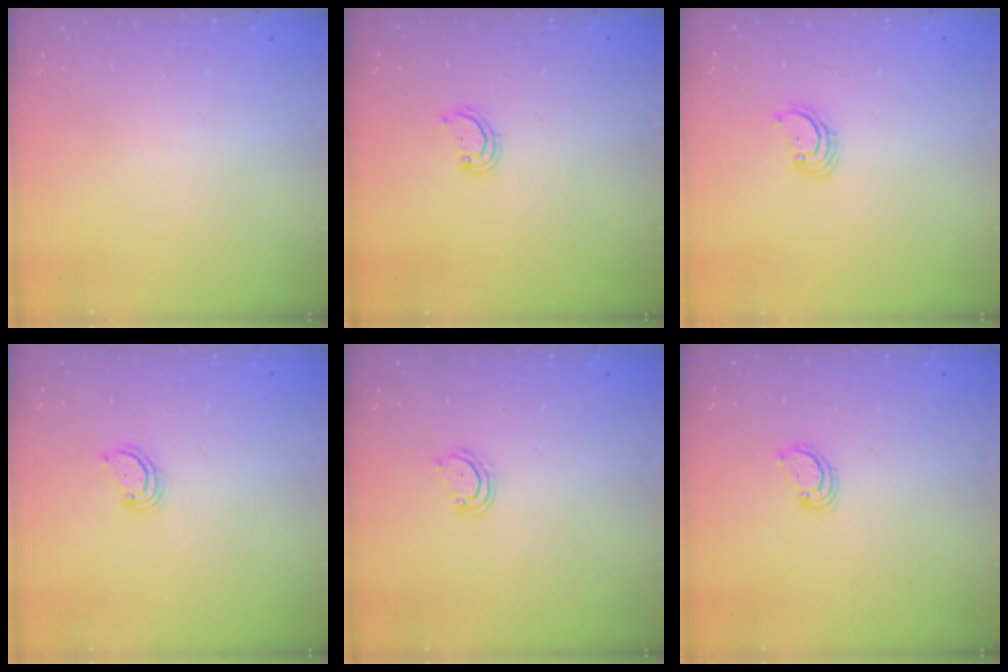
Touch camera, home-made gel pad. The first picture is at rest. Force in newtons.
{"total": 2.5, "press": 2.4, "slide": 0.2}
{"total": 2.6, "press": 2.6, "slide": 0.3}
{"total": 2.9, "press": 2.9, "slide": 0.2}
{"total": 4.1, "press": 4.1, "slide": 0.3}
{"total": 2.6, "press": 2.6, "slide": 0.3}